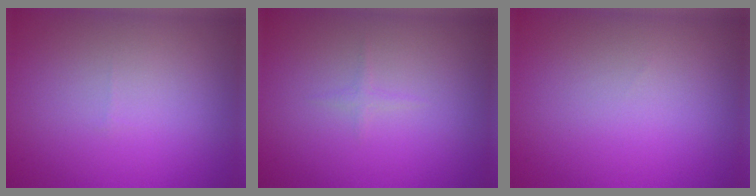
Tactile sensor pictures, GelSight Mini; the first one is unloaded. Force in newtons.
{"total": 0.6, "press": 0.6, "slide": 0.0}
{"total": 0.0}